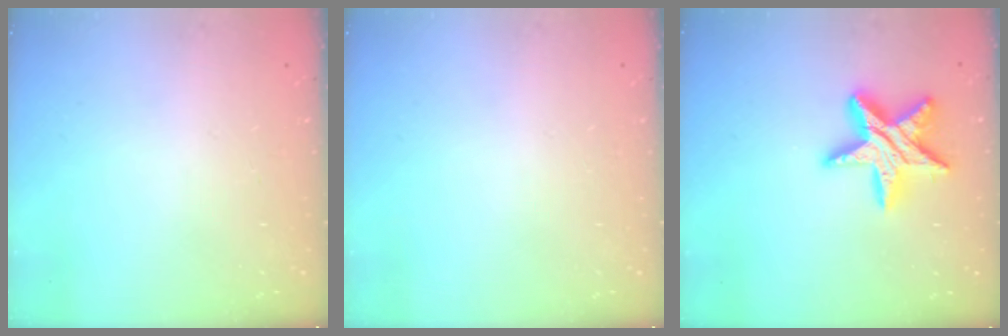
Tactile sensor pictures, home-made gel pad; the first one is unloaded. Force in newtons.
{"total": 0.0}
{"total": 16.1, "press": 16.0, "slide": 1.1}